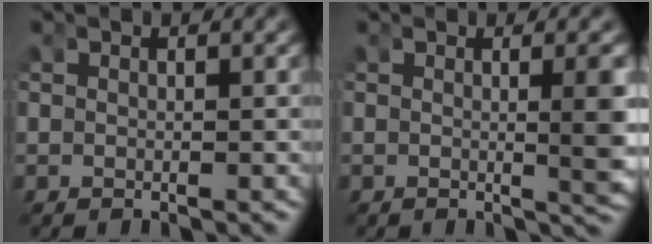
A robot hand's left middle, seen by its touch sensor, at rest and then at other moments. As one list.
[{"total": 3.0, "force": [-0.1, 0.1, 3.0], "torque": [-0.036, -0.005, -0.002]}]